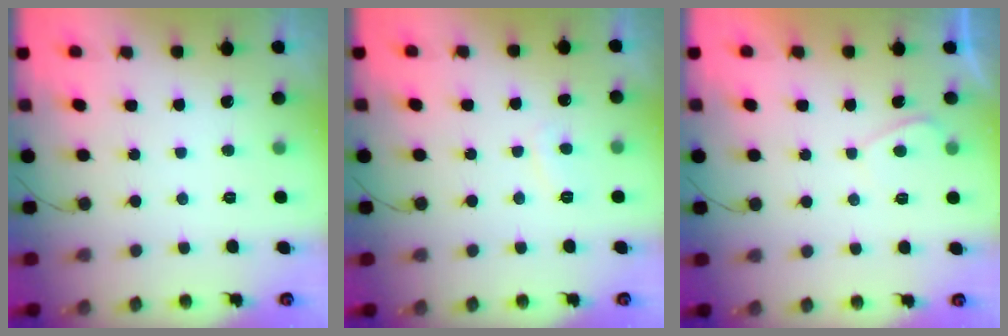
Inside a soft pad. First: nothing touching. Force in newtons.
{"total": 2.0, "press": 1.9, "slide": 0.5}
{"total": 0.6, "press": 0.4, "slide": 0.5}